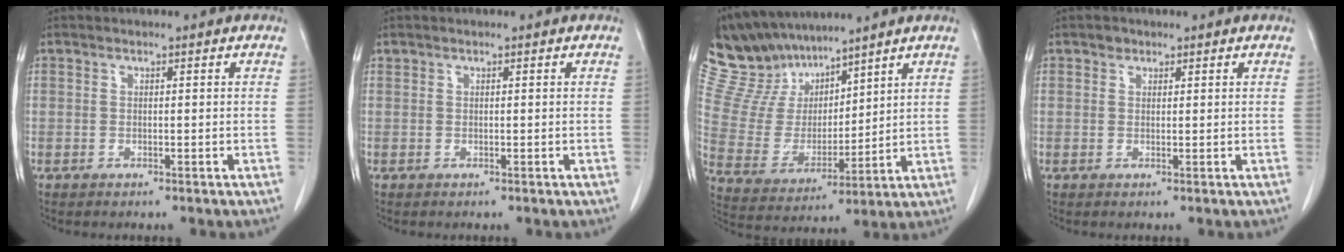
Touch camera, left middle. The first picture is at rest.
{"total": 0.0}
{"total": 12.6, "force": [11.4, 4.5, 3.0], "torque": [-0.084, 0.019, 0.235]}
{"total": 1.0, "force": [0.7, 0.7, 0.2], "torque": [0.002, -0.002, 0.008]}